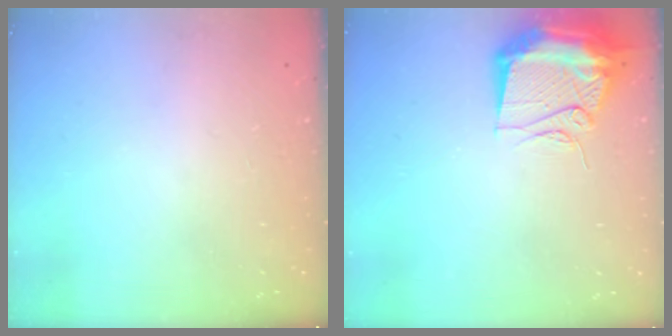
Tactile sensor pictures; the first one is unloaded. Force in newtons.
{"total": 15.0, "press": 14.9, "slide": 1.4}